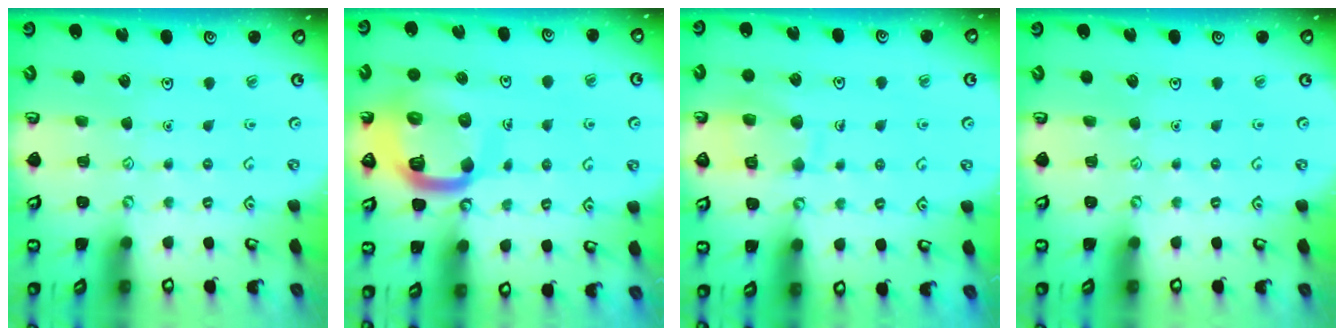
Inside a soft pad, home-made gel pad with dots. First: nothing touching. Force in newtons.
{"total": 15.6, "press": 15.5, "slide": 1.7}
{"total": 10.7, "press": 10.7, "slide": 1.0}
{"total": 0.0}